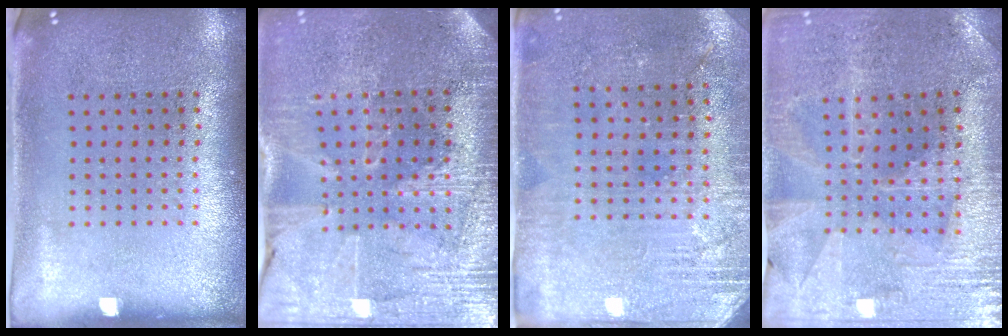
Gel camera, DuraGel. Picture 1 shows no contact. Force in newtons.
{"total": 3.5, "press": 3.3, "slide": 1.0}
{"total": 2.8, "press": 2.7, "slide": 0.8}
{"total": 1.4, "press": 1.3, "slide": 0.4}